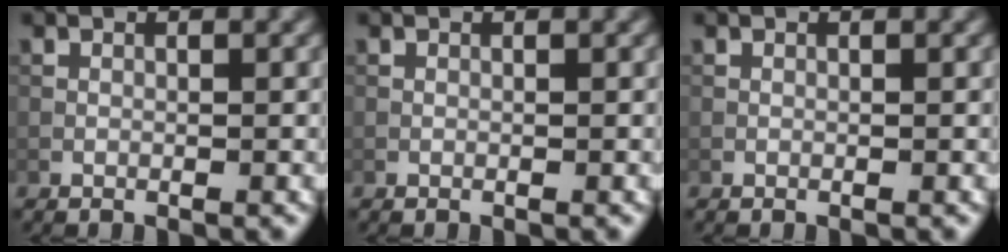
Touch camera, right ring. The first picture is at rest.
{"total": 0.0}
{"total": 0.0}